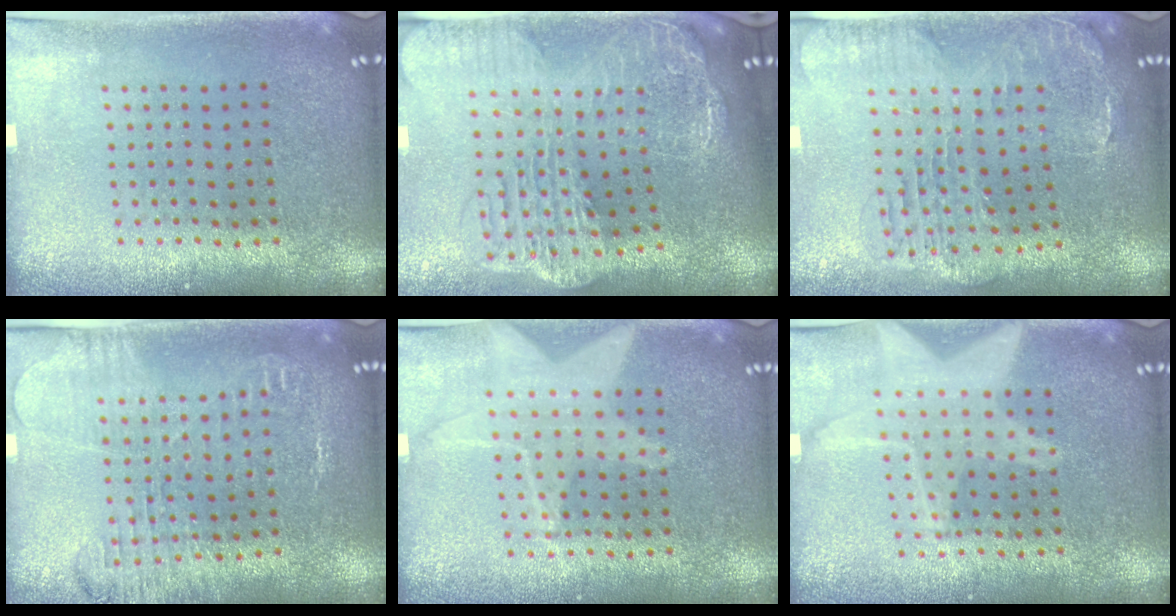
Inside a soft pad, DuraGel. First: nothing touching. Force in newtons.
{"total": 3.7, "press": 2.9, "slide": 2.2}
{"total": 1.4, "press": 1.3, "slide": 0.3}
{"total": 1.8, "press": 1.8, "slide": 0.4}
{"total": 1.5, "press": 1.4, "slide": 0.5}
{"total": 2.1, "press": 2.1, "slide": 0.2}